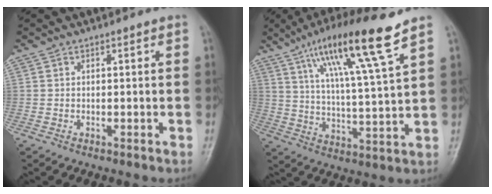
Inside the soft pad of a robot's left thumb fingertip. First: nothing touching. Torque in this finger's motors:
{"motor_torque": [0.72, 0.62, 1.72, -1.04, 0.42]}